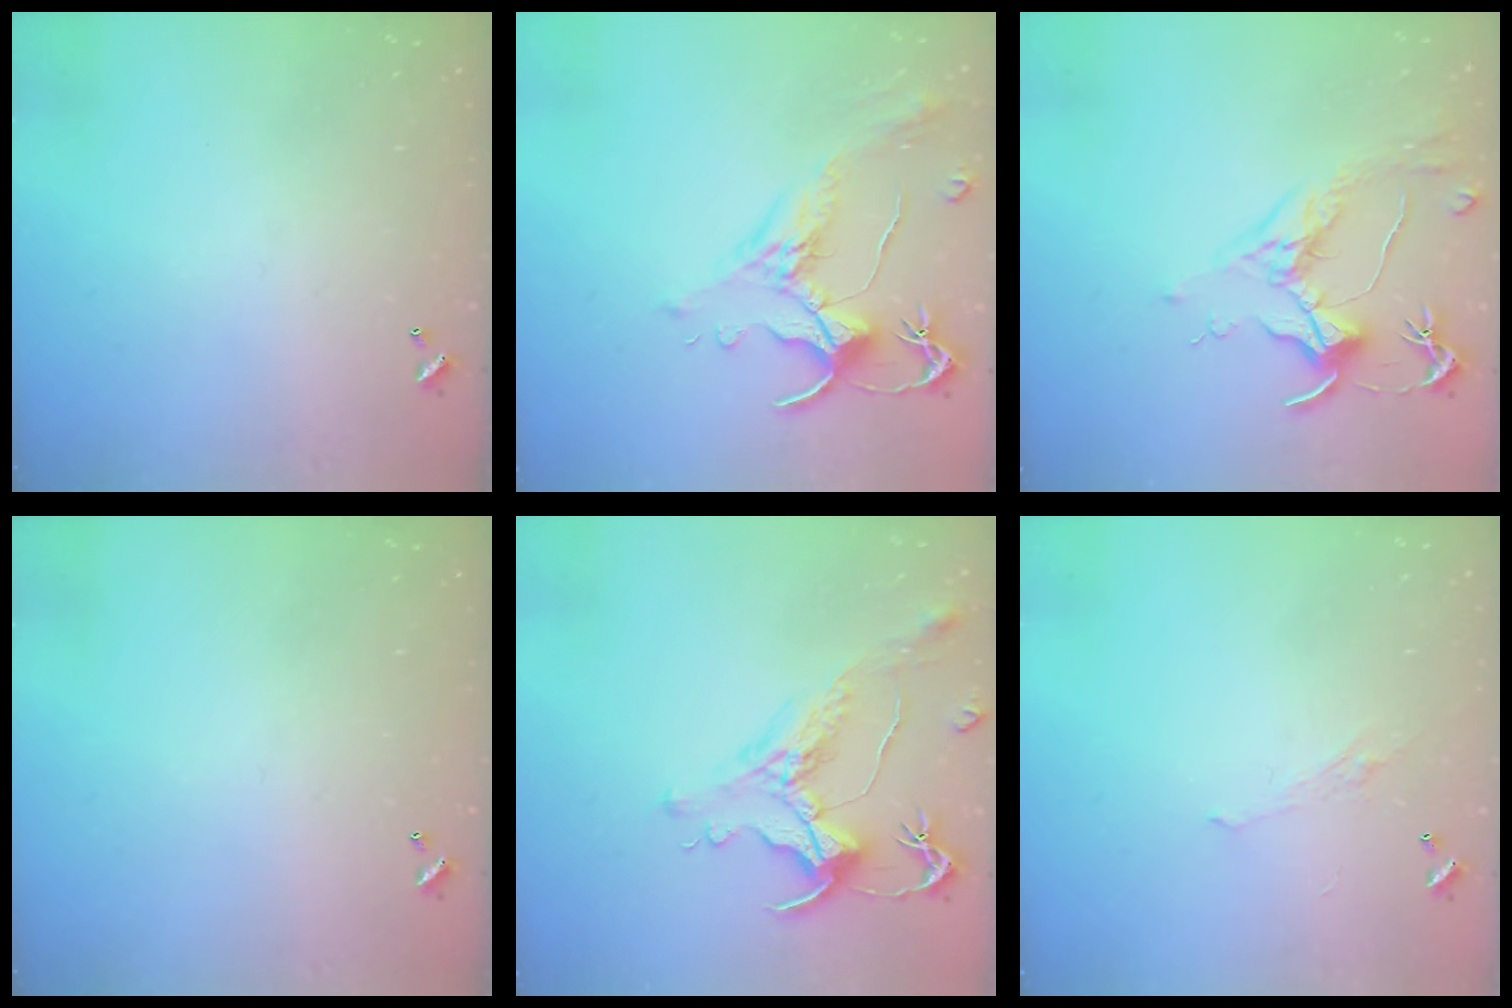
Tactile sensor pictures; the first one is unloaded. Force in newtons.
{"total": 1.5, "press": 1.0, "slide": 1.1}
{"total": 1.8, "press": 1.5, "slide": 0.9}
{"total": 0.0}
{"total": 1.7, "press": 1.1, "slide": 1.3}
{"total": 1.1, "press": 0.8, "slide": 0.7}